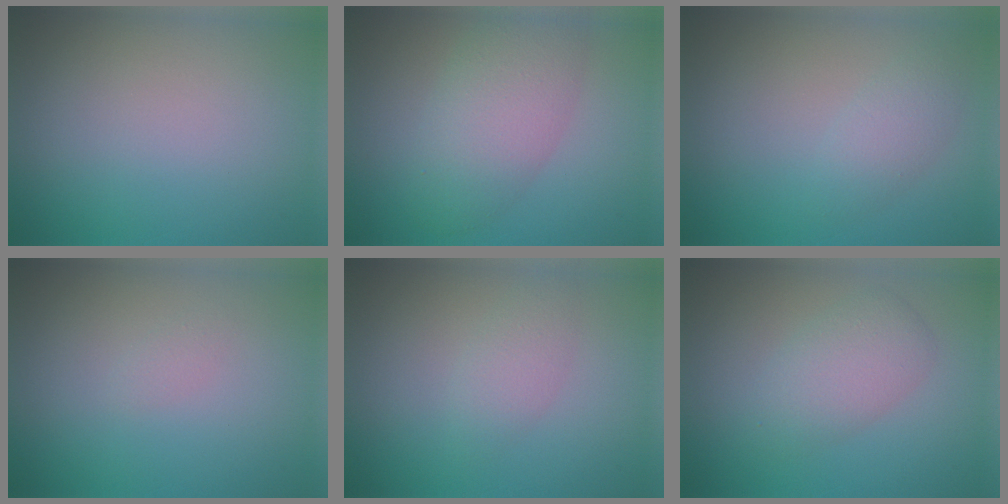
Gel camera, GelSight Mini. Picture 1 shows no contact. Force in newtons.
{"total": 5.0, "press": 4.9, "slide": 0.2}
{"total": 2.0, "press": 2.0, "slide": 0.1}
{"total": 0.6, "press": 0.6, "slide": 0.0}
{"total": 1.7, "press": 1.7, "slide": 0.1}
{"total": 3.2, "press": 3.2, "slide": 0.1}